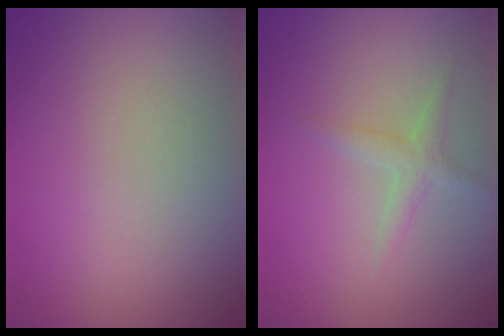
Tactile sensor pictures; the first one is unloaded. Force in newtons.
{"total": 1.6, "press": 1.6, "slide": 0.1}